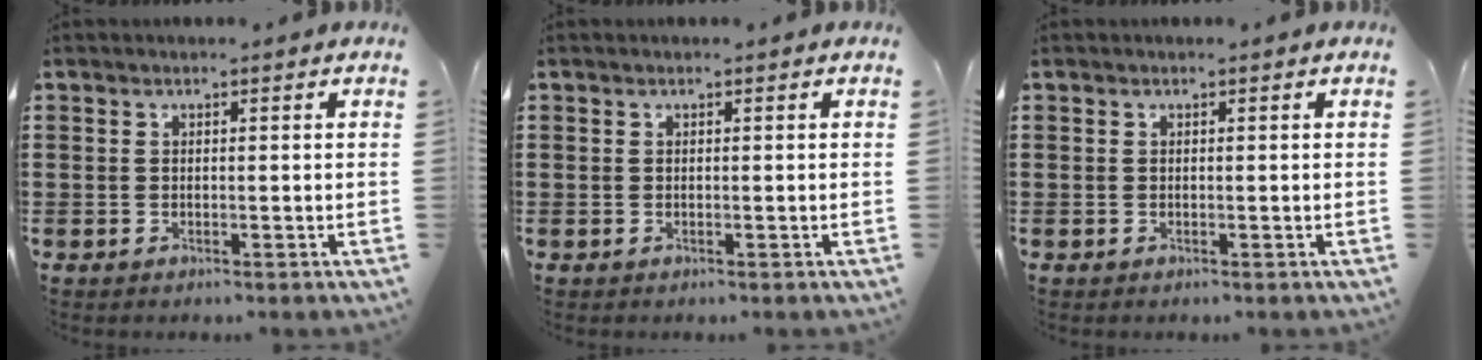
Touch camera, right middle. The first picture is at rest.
{"total": 0.0}
{"total": 0.0}